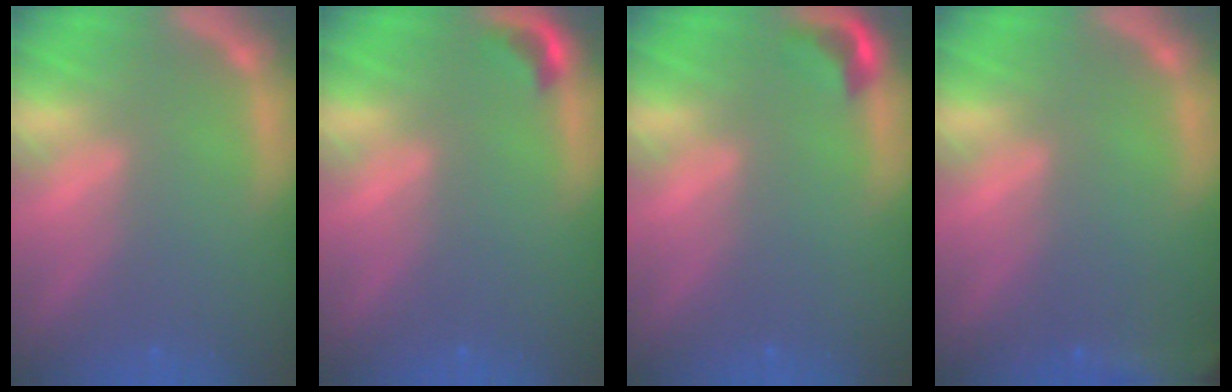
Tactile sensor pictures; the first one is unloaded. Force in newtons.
{"total": 1.4}
{"total": 1.9}
{"total": 7.5}